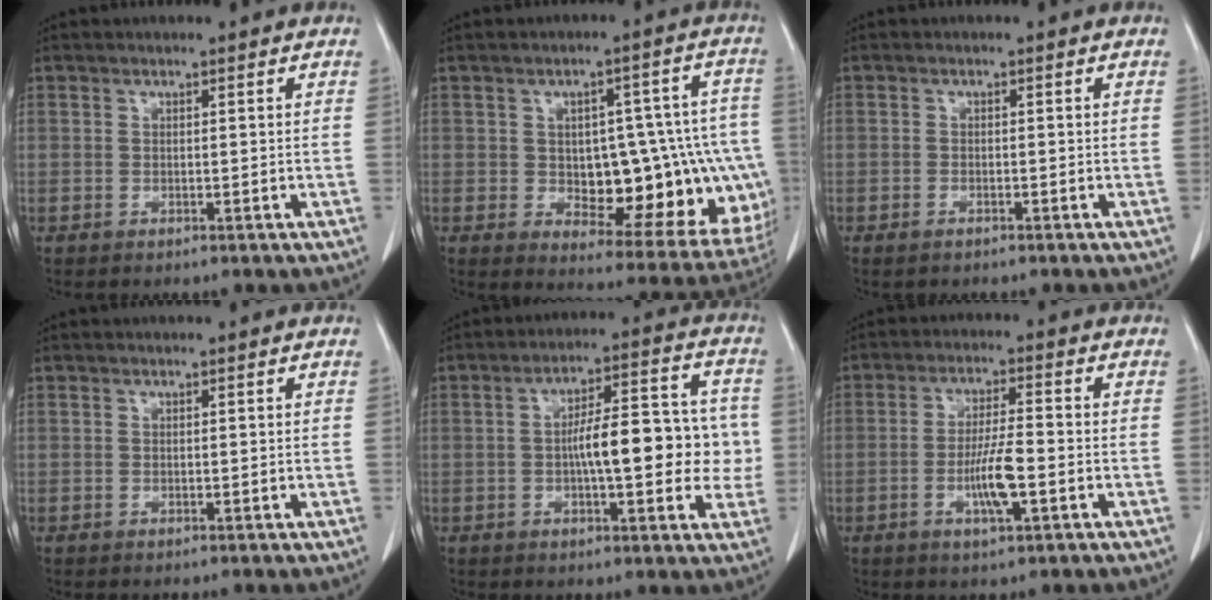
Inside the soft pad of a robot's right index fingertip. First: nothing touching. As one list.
[{"total": 19.8, "force": [-2.6, 8.6, 17.7], "torque": [-0.152, 0.036, 0.001]}, {"total": 1.1, "force": [-0.8, 0.5, 0.5], "torque": [-0.013, 0.000, -0.009]}, {"total": 0.0}, {"total": 12.7, "force": [-0.7, 4.1, 12.0], "torque": [-0.175, 0.032, -0.008]}, {"total": 6.5, "force": [-1.9, 0.8, 6.2], "torque": [-0.120, -0.002, -0.032]}]